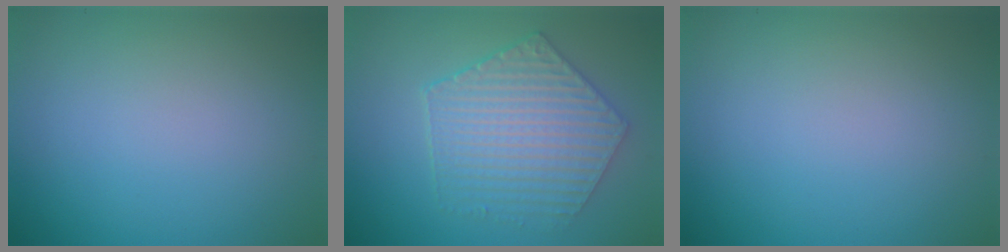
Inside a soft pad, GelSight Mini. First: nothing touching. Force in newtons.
{"total": 5.6, "press": 4.6, "slide": 3.1}
{"total": 0.0}